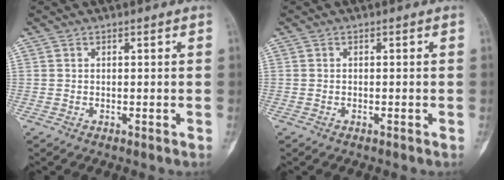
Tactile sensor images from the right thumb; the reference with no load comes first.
{"total": 0.0}